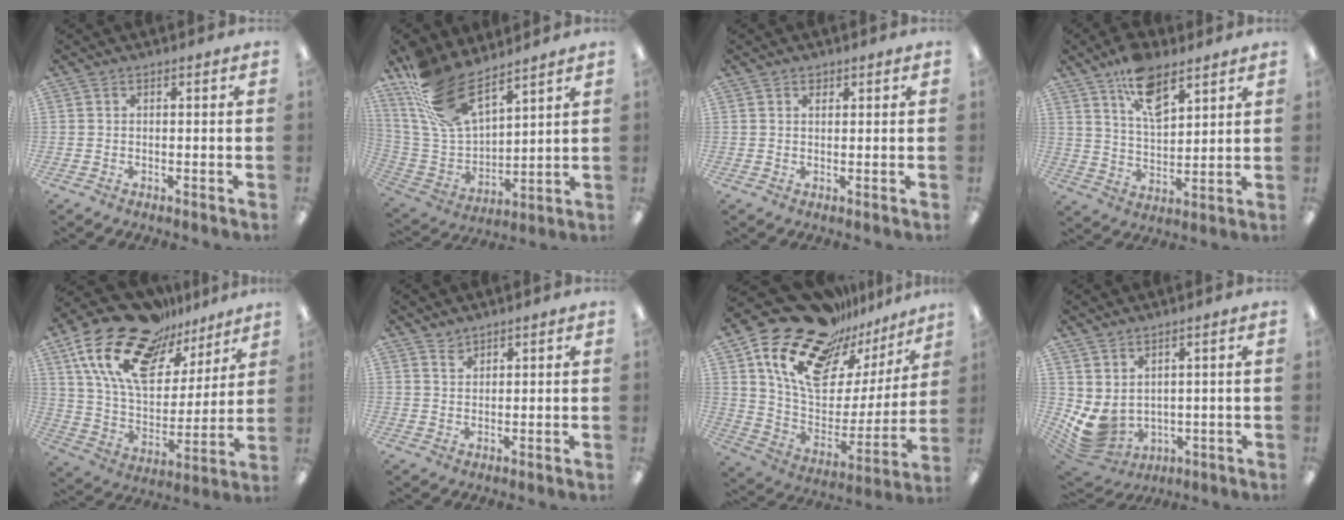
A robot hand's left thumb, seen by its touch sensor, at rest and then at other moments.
{"total": 19.2, "force": [13.2, 8.6, 10.9], "torque": [-0.249, -0.061, 0.247]}
{"total": 1.2, "force": [0.9, 0.7, 0.2], "torque": [0.004, -0.001, 0.015]}
{"total": 11.7, "force": [7.7, 5.6, 6.9], "torque": [-0.113, -0.034, 0.137]}
{"total": 22.0, "force": [14.9, 10.5, 12.3], "torque": [-0.246, -0.093, 0.263]}
{"total": 2.0, "force": [1.9, 0.7, 0.1], "torque": [0.003, -0.008, 0.037]}
{"total": 22.3, "force": [15.6, 11.8, 10.8], "torque": [-0.182, -0.106, 0.275]}
{"total": 6.4, "force": [1.3, 4.7, 4.2], "torque": [-0.118, -0.026, 0.028]}